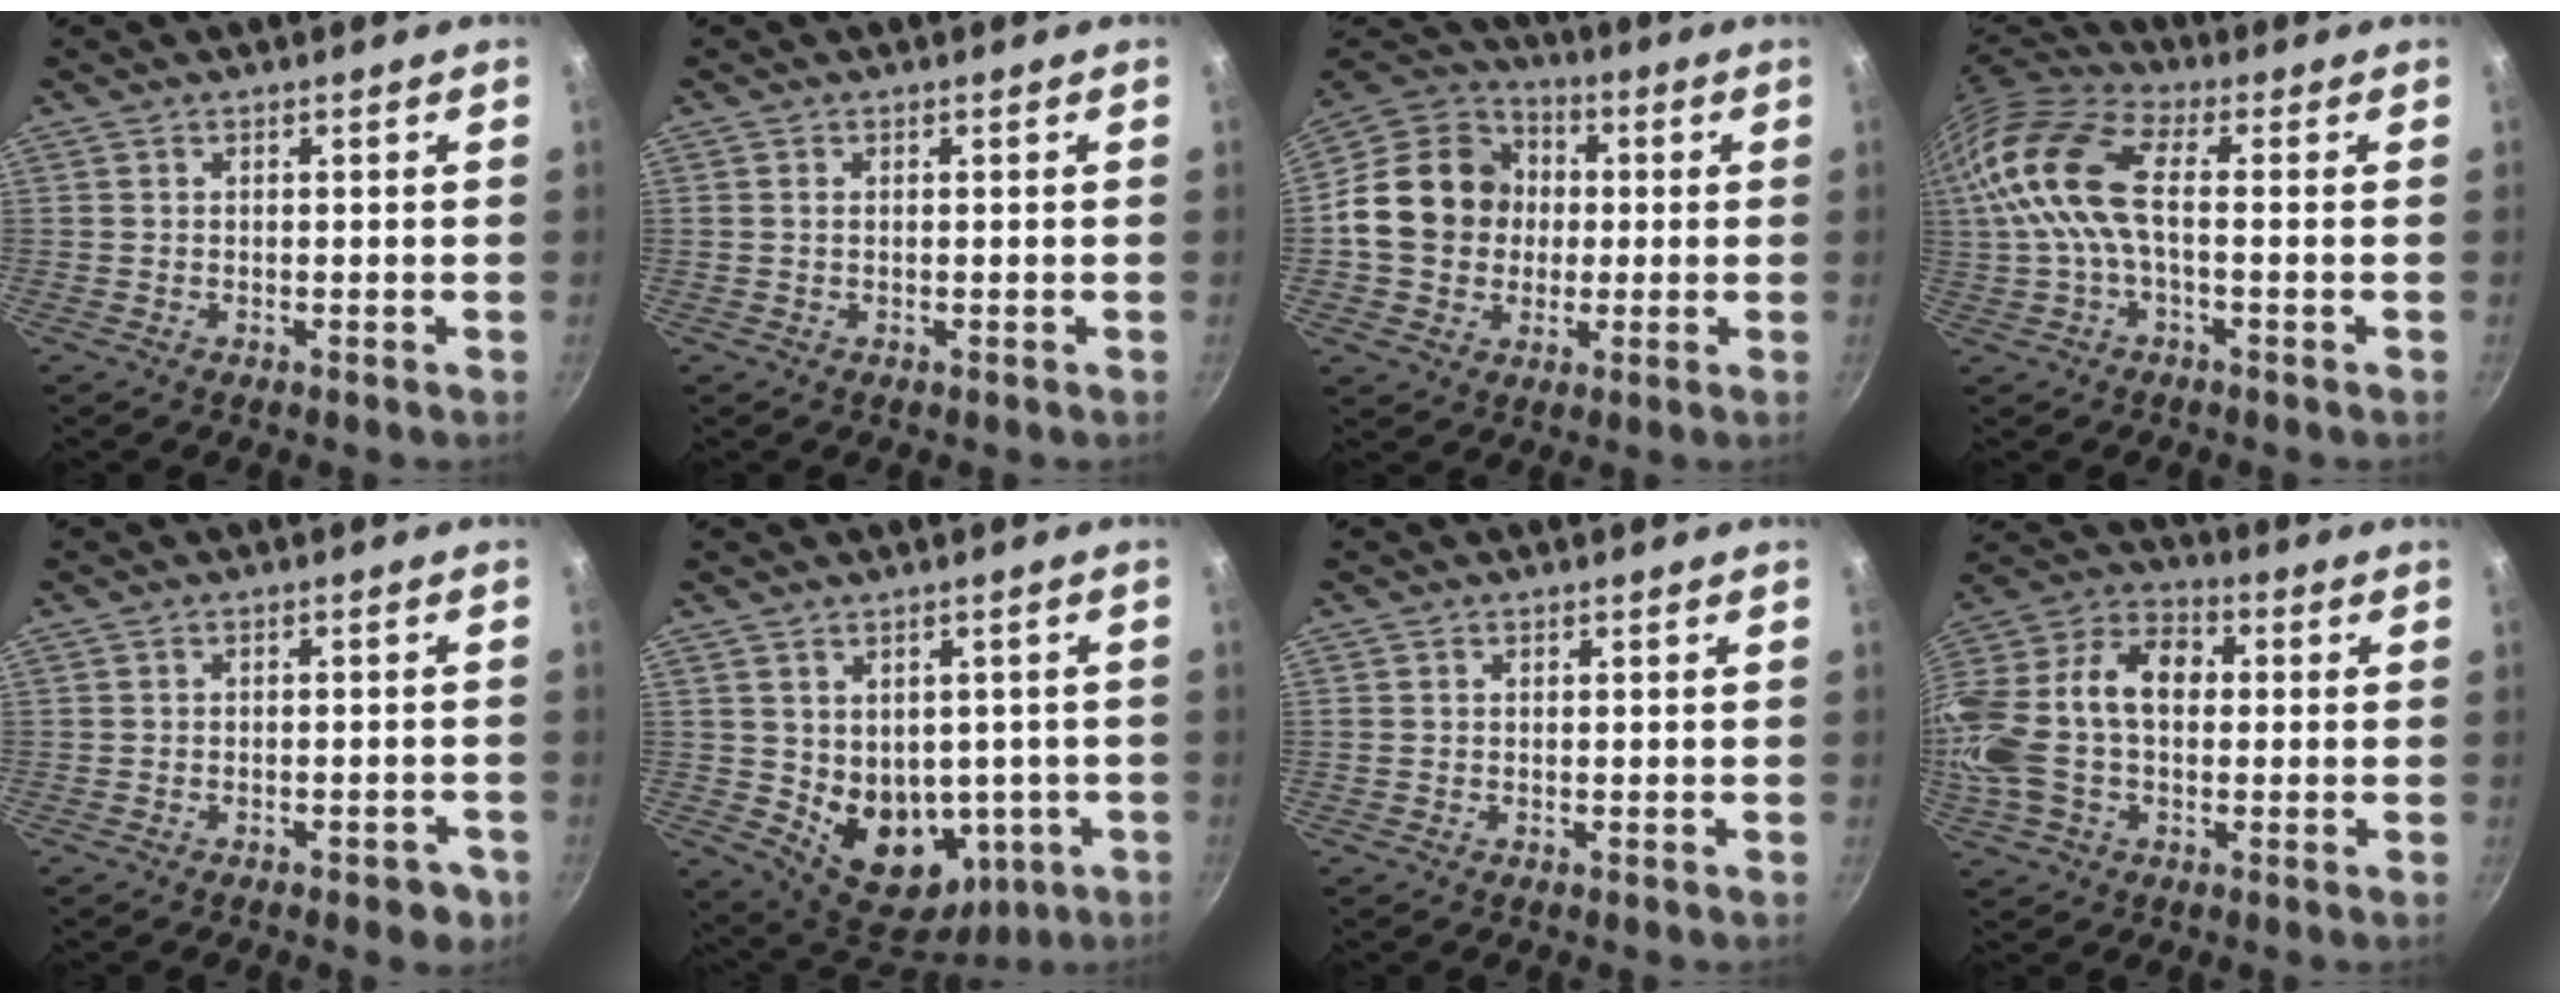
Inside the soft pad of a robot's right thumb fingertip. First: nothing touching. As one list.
[{"total": 0.5, "force": [0.1, 0.2, 0.5], "torque": [-0.010, 0.001, 0.001]}, {"total": 17.4, "force": [0.2, 14.9, 8.9], "torque": [-0.127, 0.030, -0.009]}, {"total": 14.4, "force": [0.6, 6.9, 12.6], "torque": [-0.269, 0.026, -0.006]}, {"total": 4.3, "force": [-2.3, 2.2, 2.9], "torque": [-0.024, 0.022, -0.015]}, {"total": 14.5, "force": [-1.4, 11.2, 9.1], "torque": [-0.093, -0.006, 0.012]}, {"total": 0.0}, {"total": 21.4, "force": [0.0, 14.2, 16.0], "torque": [-0.301, 0.047, -0.015]}]